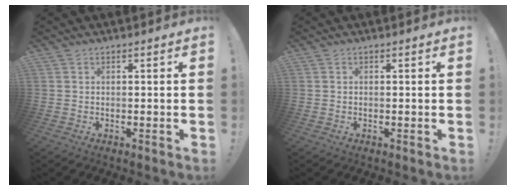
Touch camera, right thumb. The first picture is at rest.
{"total": 0.0}